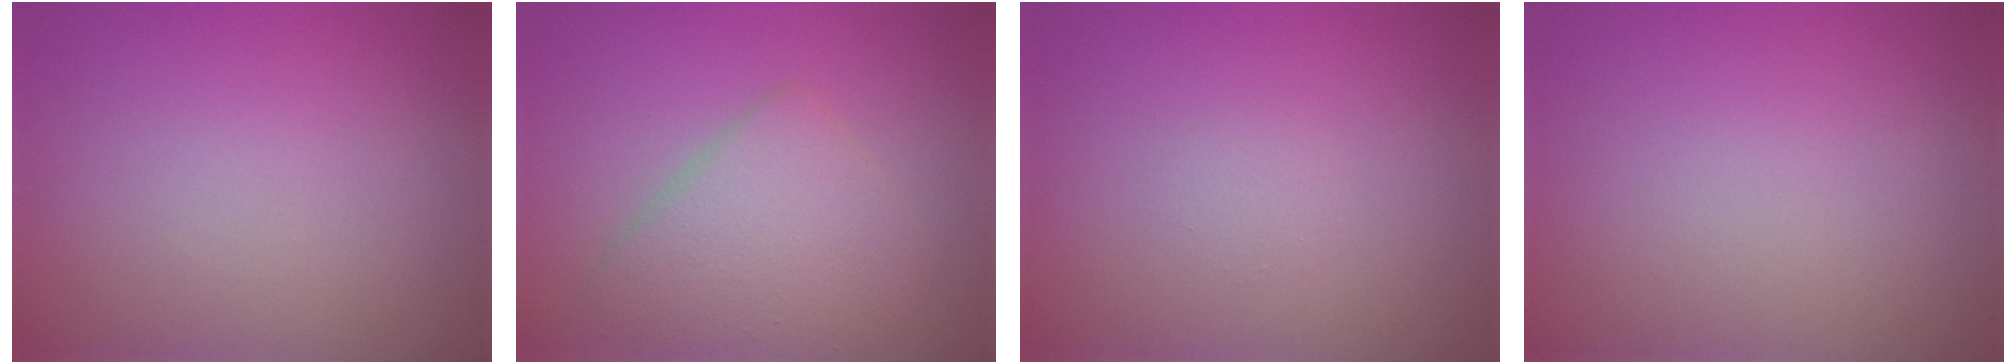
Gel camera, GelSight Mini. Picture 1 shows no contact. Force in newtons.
{"total": 4.4, "press": 4.4, "slide": 0.4}
{"total": 0.7, "press": 0.7, "slide": 0.1}
{"total": 0.0}